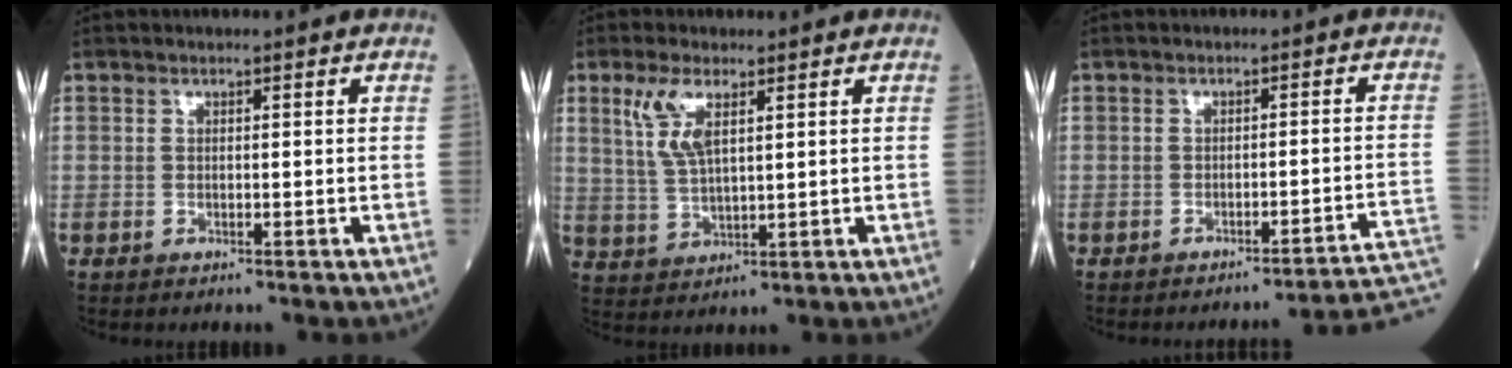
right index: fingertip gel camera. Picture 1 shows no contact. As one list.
[{"total": 6.2, "force": [2.9, 1.9, 5.2], "torque": [-0.116, 0.006, 0.065]}, {"total": 8.7, "force": [-7.9, -1.6, 3.2], "torque": [-0.008, 0.004, -0.092]}]